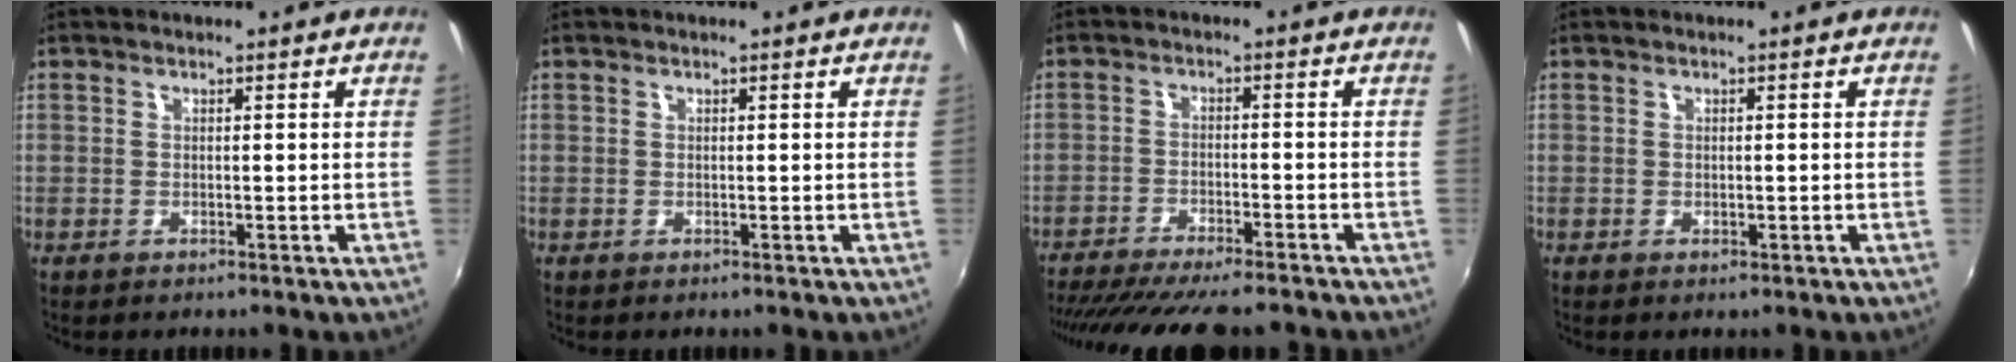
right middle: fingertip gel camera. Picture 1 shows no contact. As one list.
[{"total": 0.0}, {"total": 17.4, "force": [-15.2, 2.6, 8.1], "torque": [-0.158, -0.031, -0.228]}, {"total": 0.6, "force": [-0.3, 0.5, 0.3], "torque": [-0.004, -0.003, -0.006]}]